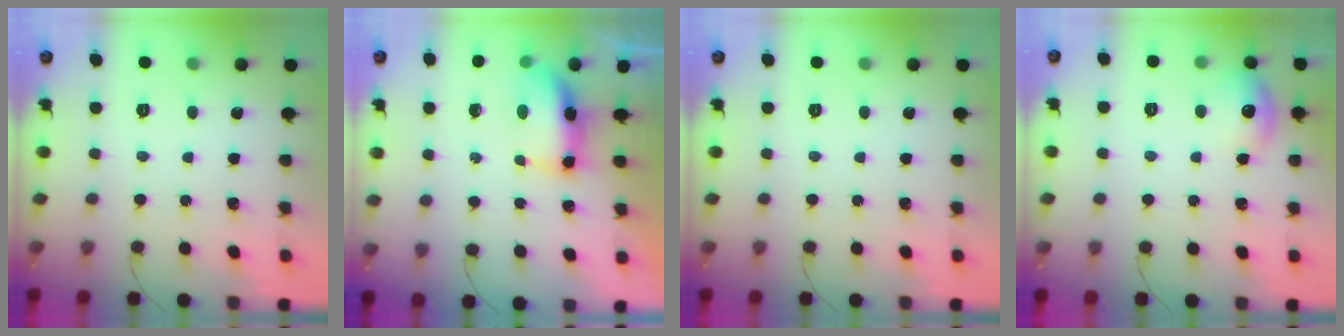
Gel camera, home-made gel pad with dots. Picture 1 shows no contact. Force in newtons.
{"total": 12.2, "press": 8.6, "slide": 8.6}
{"total": 0.0}
{"total": 10.1, "press": 8.3, "slide": 5.8}